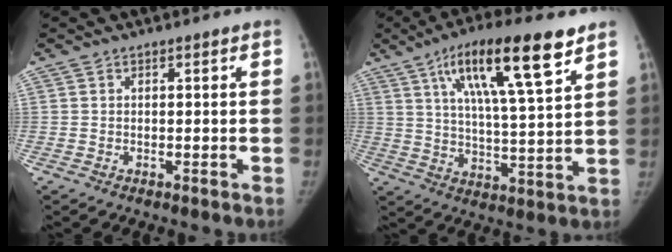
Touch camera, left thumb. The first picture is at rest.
{"total": 18.1, "force": [9.8, 3.6, 14.8], "torque": [-0.235, -0.028, 0.165]}